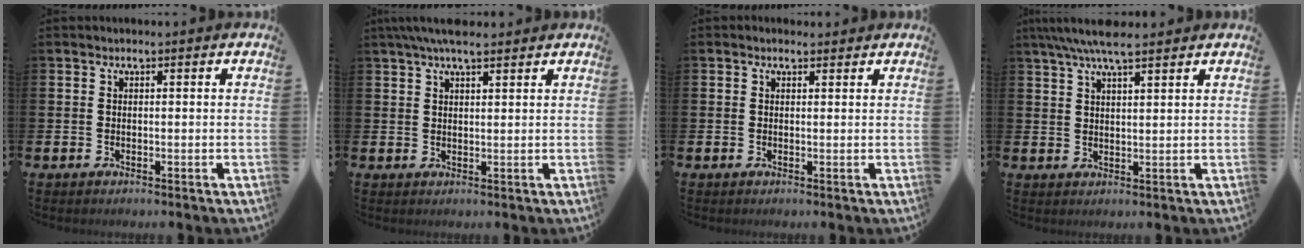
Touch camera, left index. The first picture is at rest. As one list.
[{"total": 4.9, "force": [4.0, 1.2, 2.6], "torque": [-0.051, -0.009, 0.070]}, {"total": 0.8, "force": [0.5, 0.4, 0.4], "torque": [0.001, 0.003, 0.007]}, {"total": 5.8, "force": [4.8, 1.2, 3.0], "torque": [-0.061, -0.013, 0.085]}]